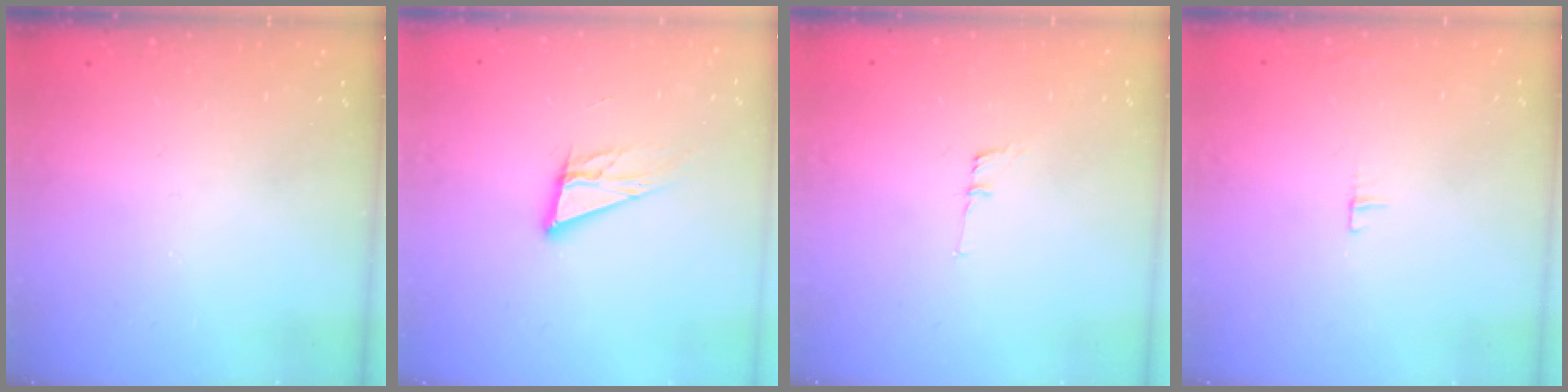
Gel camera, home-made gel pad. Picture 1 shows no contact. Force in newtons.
{"total": 12.2, "press": 11.7, "slide": 3.4}
{"total": 6.6, "press": 6.2, "slide": 2.3}
{"total": 3.1, "press": 3.1, "slide": 0.2}